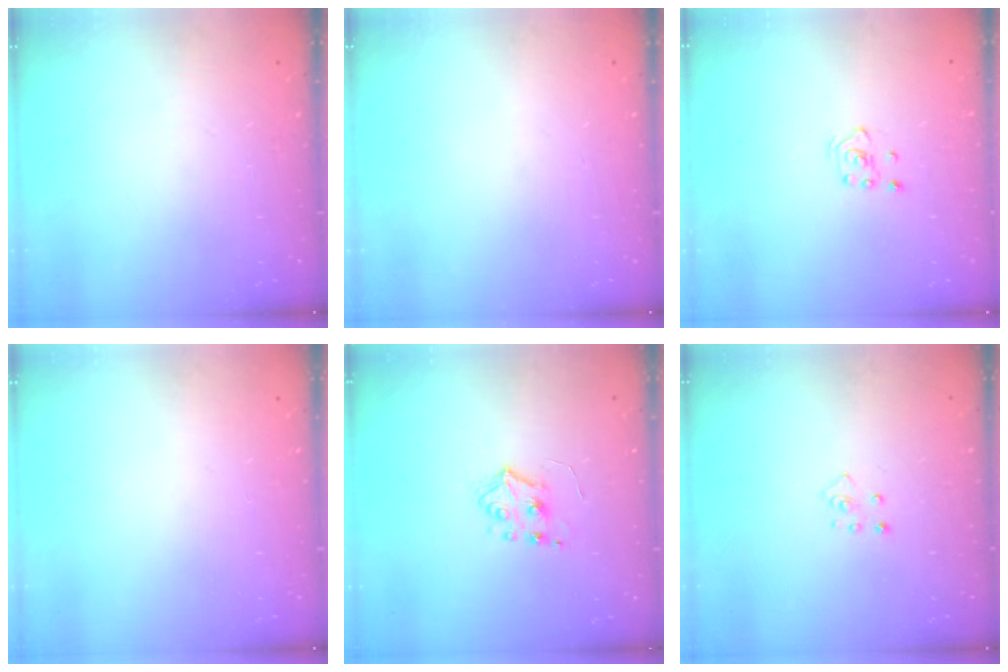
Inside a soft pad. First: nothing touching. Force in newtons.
{"total": 0.0}
{"total": 2.8, "press": 2.6, "slide": 1.0}
{"total": 0.0}
{"total": 5.3, "press": 5.2, "slide": 1.0}
{"total": 2.8, "press": 2.8, "slide": 0.3}